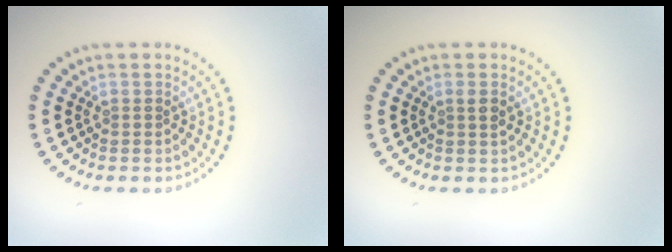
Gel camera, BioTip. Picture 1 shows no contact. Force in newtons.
{"total": 0.9, "press": 0.9, "slide": 0.3}